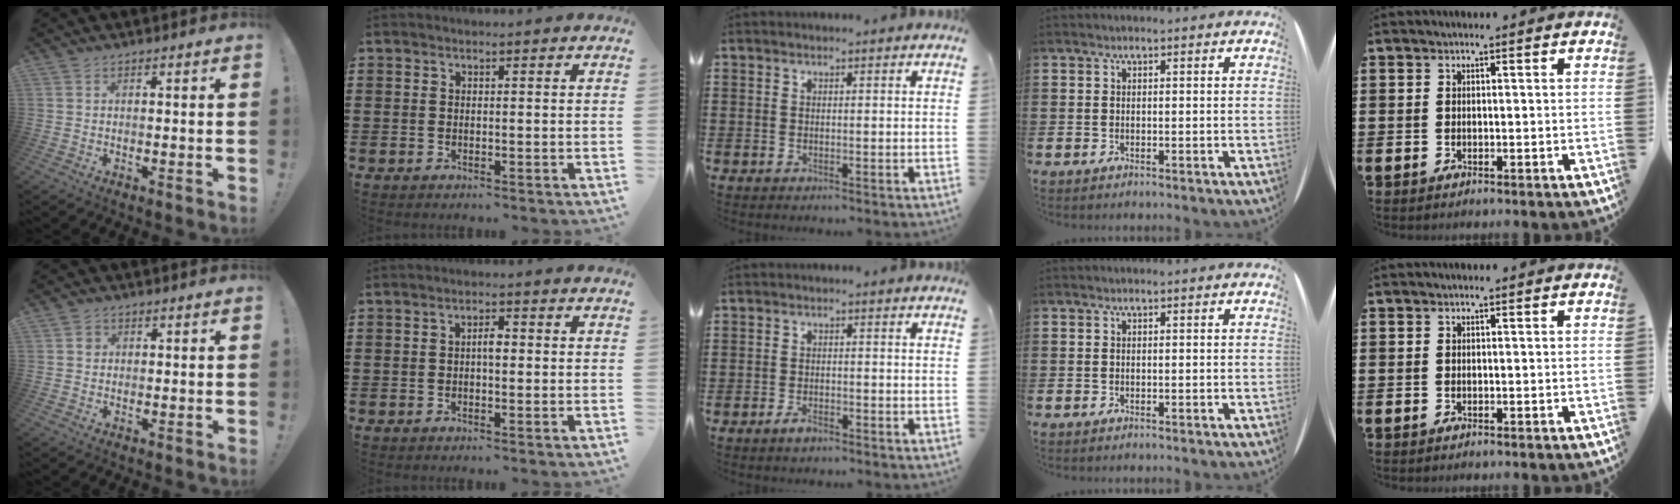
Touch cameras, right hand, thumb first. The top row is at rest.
{"thumb": {"total": 1.6, "force": [0.3, 1.5, 0.6], "torque": [0.005, -0.001, 0.001]}, "index": {"total": 2.1, "force": [-0.1, 0.7, 1.9], "torque": [-0.036, 0.002, -0.003]}, "middle": {"total": 1.8, "force": [-1.3, 0.6, 1.0], "torque": [-0.028, -0.006, -0.025]}}